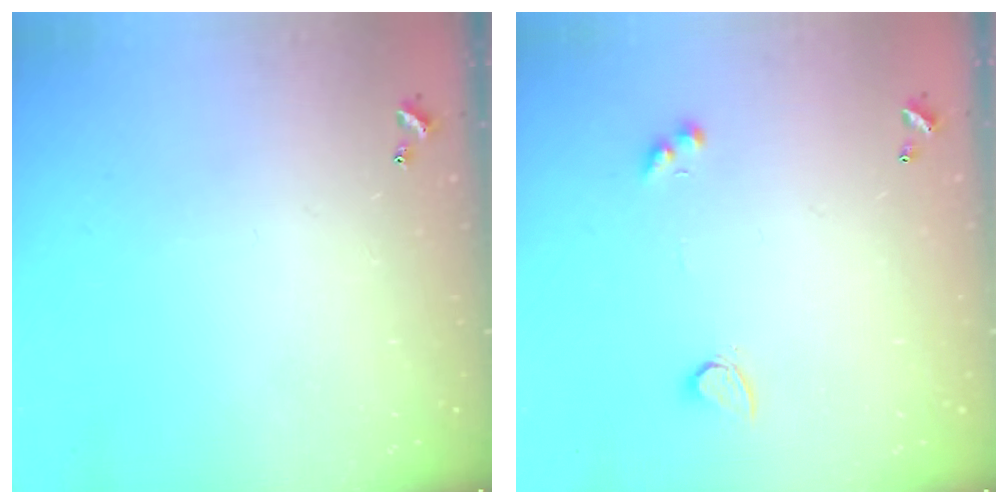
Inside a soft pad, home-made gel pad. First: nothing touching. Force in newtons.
{"total": 3.3, "press": 2.8, "slide": 1.7}